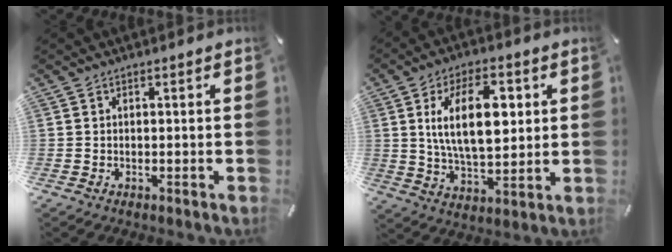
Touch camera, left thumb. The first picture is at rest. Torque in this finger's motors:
{"motor_torque": [1.68, 1.61, 1.45, -1.27, 0.58]}